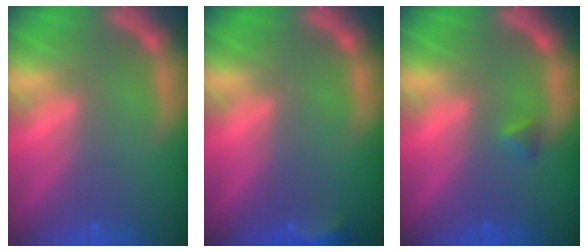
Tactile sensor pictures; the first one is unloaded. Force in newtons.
{"total": 2.4}
{"total": 0.9}